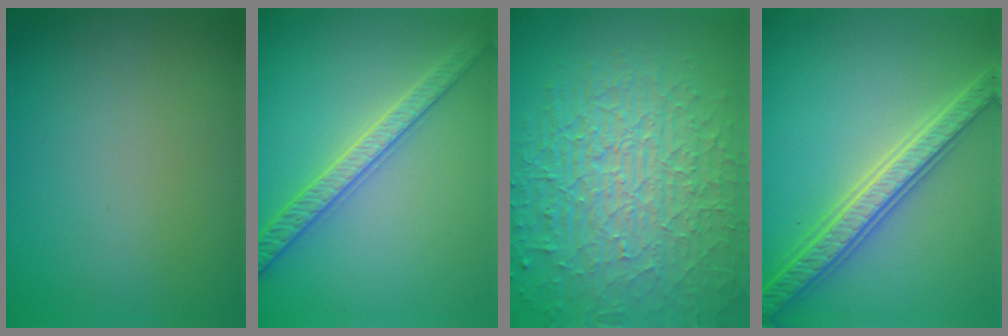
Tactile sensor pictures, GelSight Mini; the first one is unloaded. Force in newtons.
{"total": 3.3, "press": 3.3, "slide": 0.3}
{"total": 10.0, "press": 6.5, "slide": 7.6}
{"total": 5.2, "press": 5.1, "slide": 1.1}